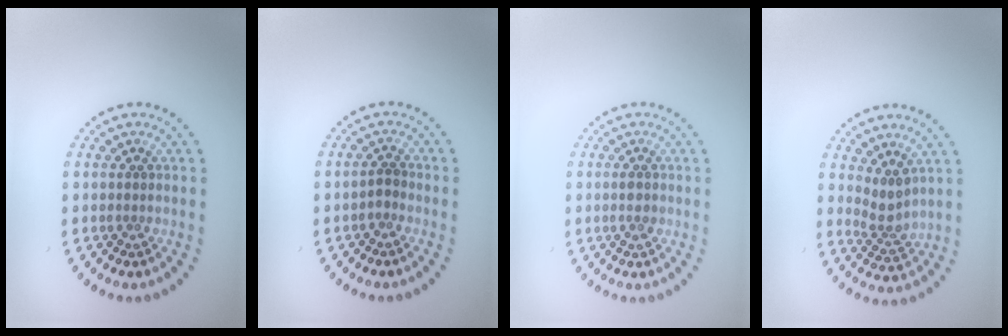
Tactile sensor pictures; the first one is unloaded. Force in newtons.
{"total": 0.9, "press": 0.8, "slide": 0.4}
{"total": 1.1, "press": 1.1, "slide": 0.1}
{"total": 2.3, "press": 1.6, "slide": 1.6}